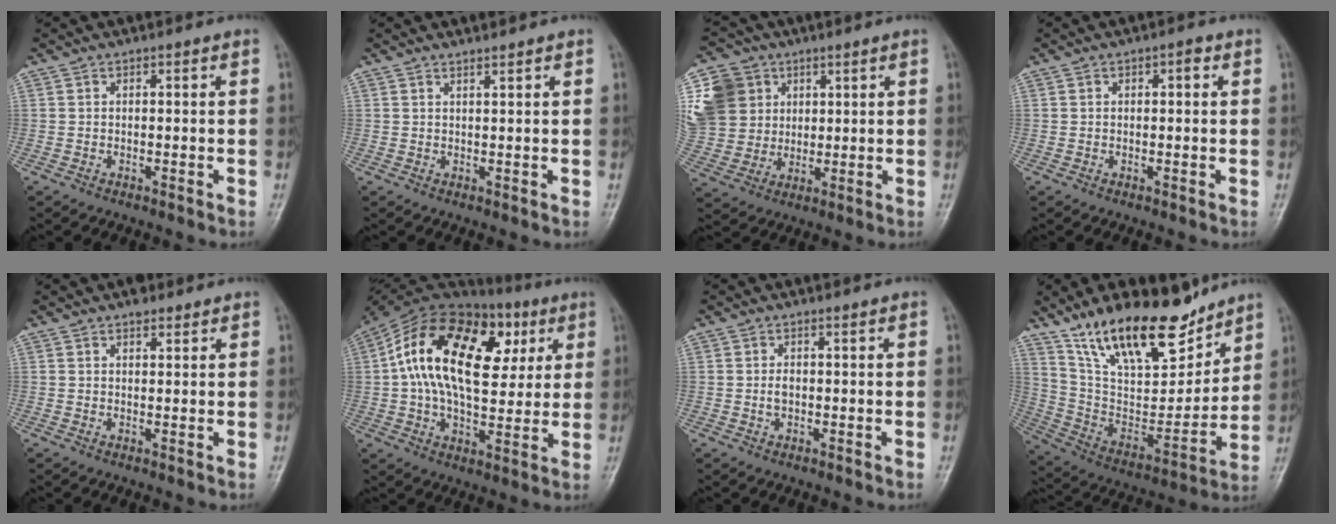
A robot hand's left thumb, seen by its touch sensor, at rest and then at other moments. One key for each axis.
{"total": 0.9, "fx": 0.9, "fy": -0.1, "fz": 0.3, "tx": -0.005, "ty": -0.010, "tz": 0.017}
{"total": 16.4, "fx": 5.1, "fy": 14.1, "fz": 6.8, "tx": -0.145, "ty": 0.016, "tz": 0.106}
{"total": 1.6, "fx": 0.4, "fy": 1.0, "fz": 1.3, "tx": -0.010, "ty": 0.007, "tz": 0.002}
{"total": 2.2, "fx": 1.7, "fy": 1.2, "fz": 0.8, "tx": -0.001, "ty": -0.009, "tz": 0.021}
{"total": 25.5, "fx": 6.3, "fy": 14.2, "fz": 20.2, "tx": -0.340, "ty": 0.020, "tz": 0.092}
{"total": 1.5, "fx": 0.1, "fy": 0.9, "fz": 1.2, "tx": -0.021, "ty": 0.002, "tz": 0.004}
{"total": 23.5, "fx": 16.6, "fy": 9.4, "fz": 13.8, "tx": -0.189, "ty": -0.076, "tz": 0.293}